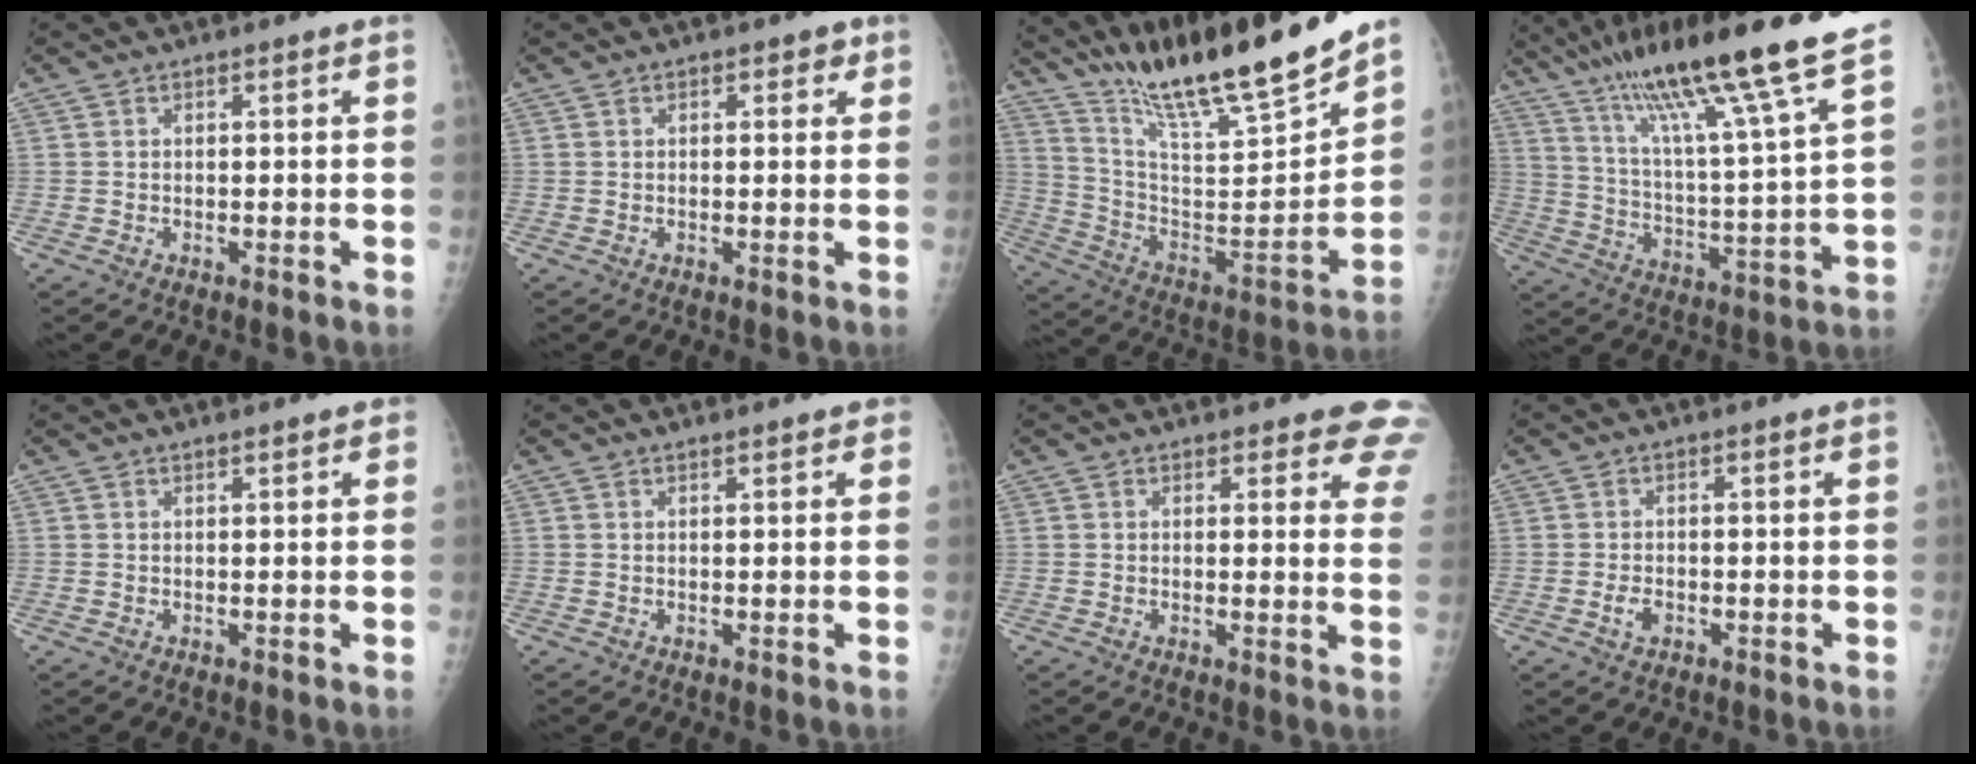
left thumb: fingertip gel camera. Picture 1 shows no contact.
{"total": 2.4, "force": [1.1, 1.5, 1.6], "torque": [-0.003, 0.000, 0.010]}
{"total": 23.3, "force": [19.8, 1.8, 12.1], "torque": [-0.183, -0.114, 0.341]}
{"total": 23.1, "force": [16.7, 0.2, 16.0], "torque": [-0.248, -0.064, 0.275]}
{"total": 0.8, "force": [0.6, 0.3, 0.5], "torque": [-0.004, -0.001, 0.006]}
{"total": 1.1, "force": [0.9, 0.4, 0.6], "torque": [-0.004, -0.002, 0.008]}
{"total": 8.2, "force": [7.2, 2.9, 2.7], "torque": [0.019, -0.033, 0.052]}
{"total": 2.2, "force": [-0.8, 1.4, 1.5], "torque": [-0.029, 0.004, -0.014]}